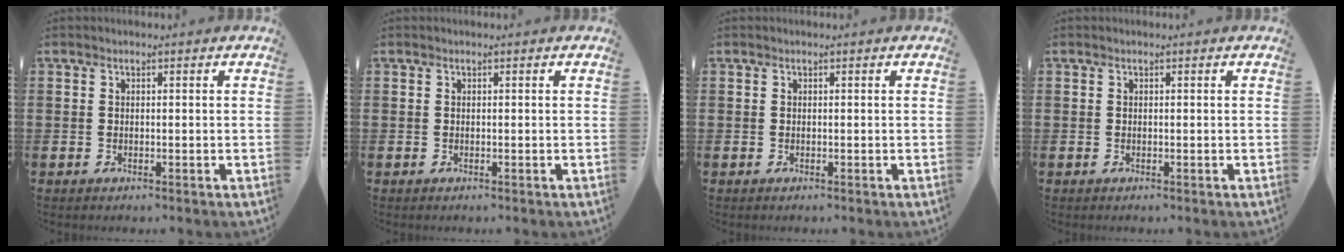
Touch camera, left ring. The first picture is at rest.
{"total": 0.0}
{"total": 0.0}
{"total": 0.0}